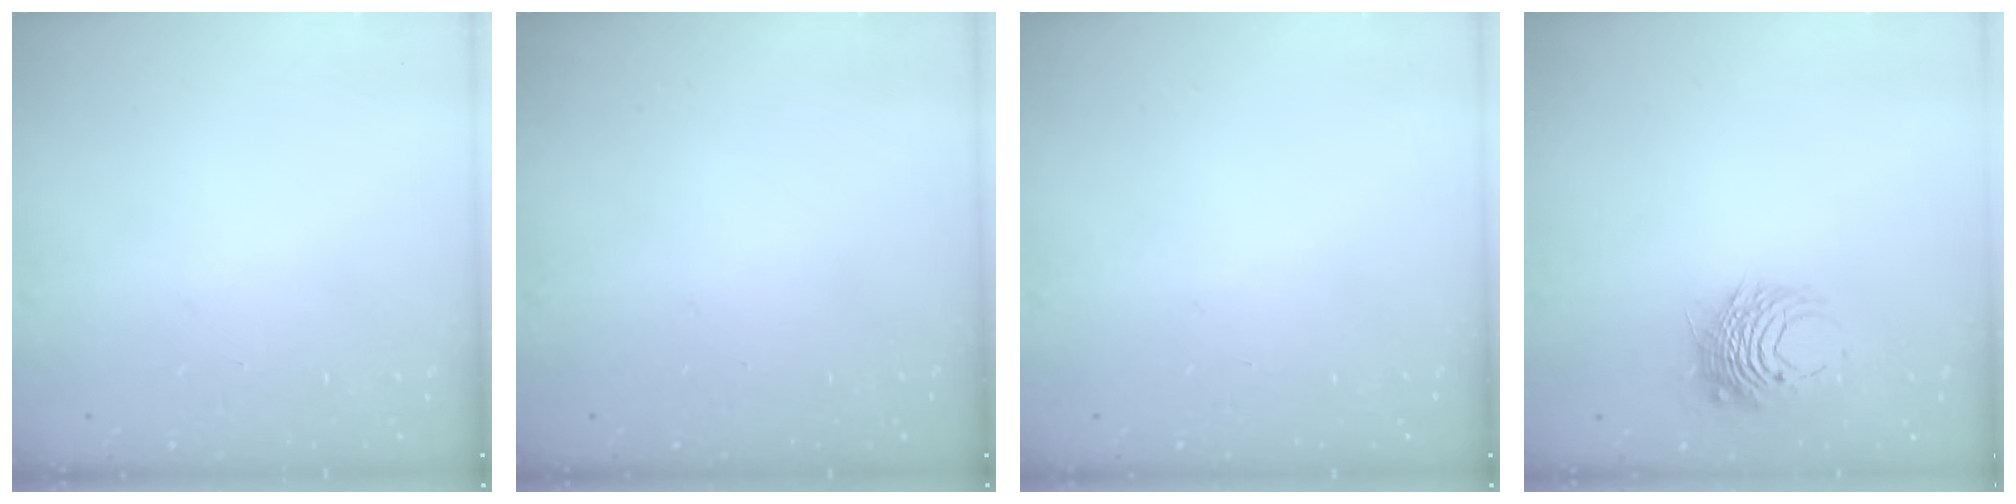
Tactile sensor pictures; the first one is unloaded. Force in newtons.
{"total": 0.0}
{"total": 0.0}
{"total": 8.4, "press": 8.4, "slide": 0.3}